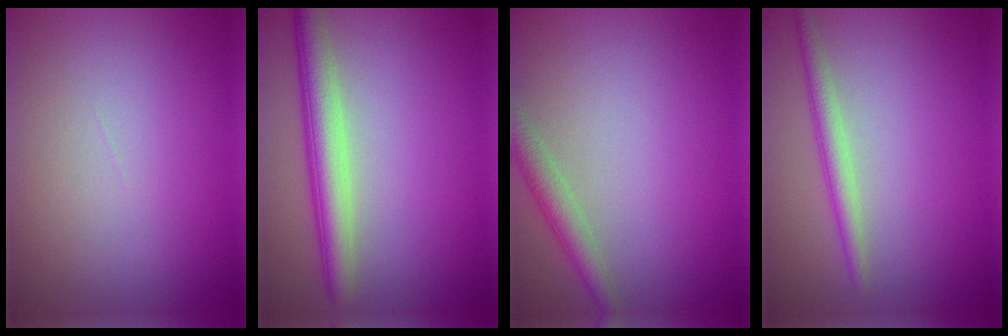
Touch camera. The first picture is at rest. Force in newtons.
{"total": 4.7, "press": 4.7, "slide": 0.2}
{"total": 2.6, "press": 2.6, "slide": 0.1}
{"total": 2.3, "press": 2.3, "slide": 0.1}